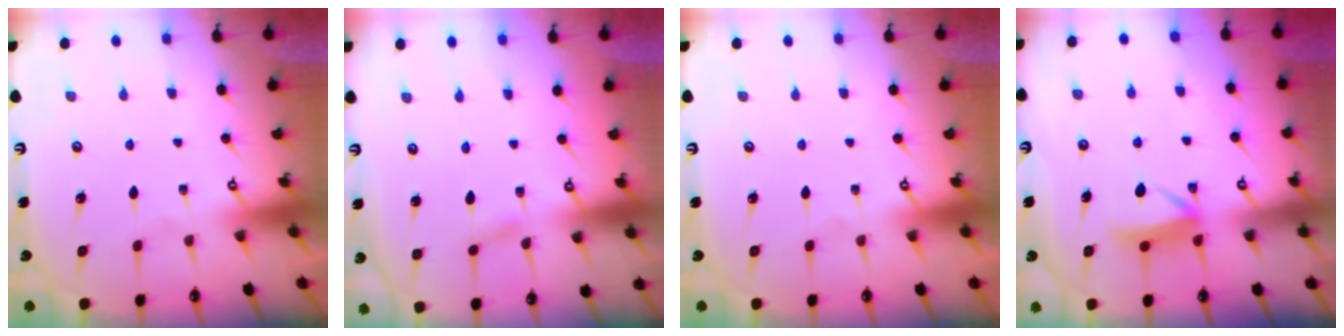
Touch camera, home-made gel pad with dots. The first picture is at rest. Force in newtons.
{"total": 1.6, "press": 1.6, "slide": 0.2}
{"total": 0.0}
{"total": 7.2, "press": 7.2, "slide": 0.8}